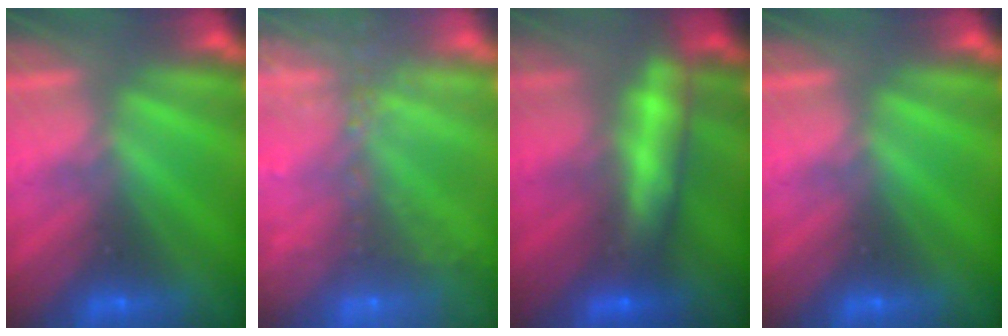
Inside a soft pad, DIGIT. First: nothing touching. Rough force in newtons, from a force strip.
{"total": 5.9}
{"total": 12.7}
{"total": 0.0}